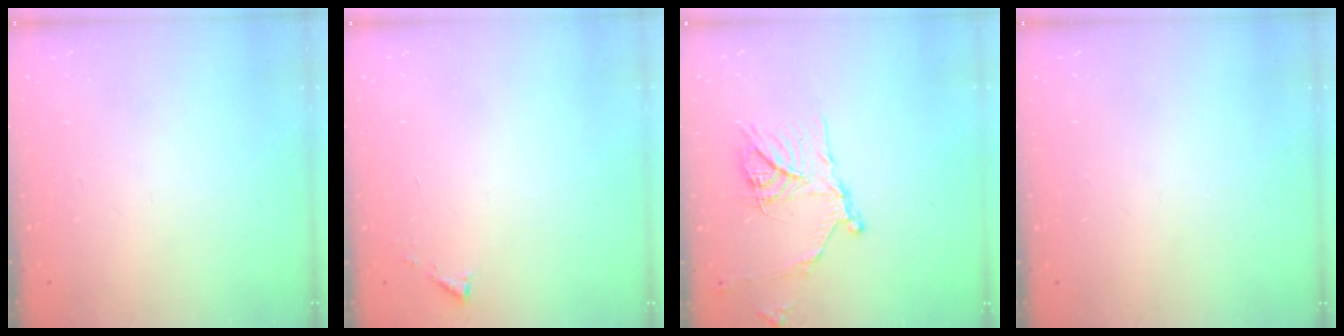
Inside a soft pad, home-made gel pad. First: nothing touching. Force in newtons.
{"total": 2.9, "press": 2.9, "slide": 0.4}
{"total": 15.6, "press": 15.5, "slide": 1.4}
{"total": 0.0}